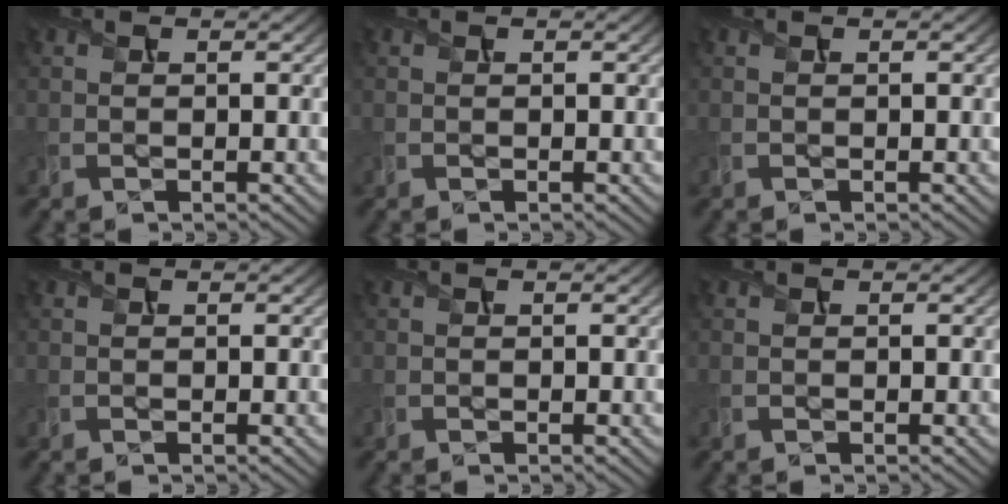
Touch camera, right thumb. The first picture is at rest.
{"total": 0.0}
{"total": 0.0}
{"total": 0.0}
{"total": 0.0}
{"total": 0.0}